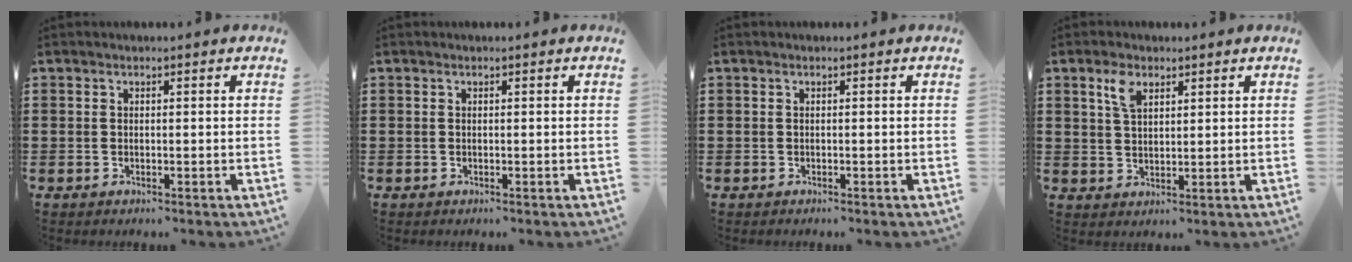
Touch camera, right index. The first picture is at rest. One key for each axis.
{"total": 0.0}
{"total": 0.0}
{"total": 3.9, "fx": 2.3, "fy": 1.8, "fz": 2.5, "tx": -0.059, "ty": 0.008, "tz": 0.041}